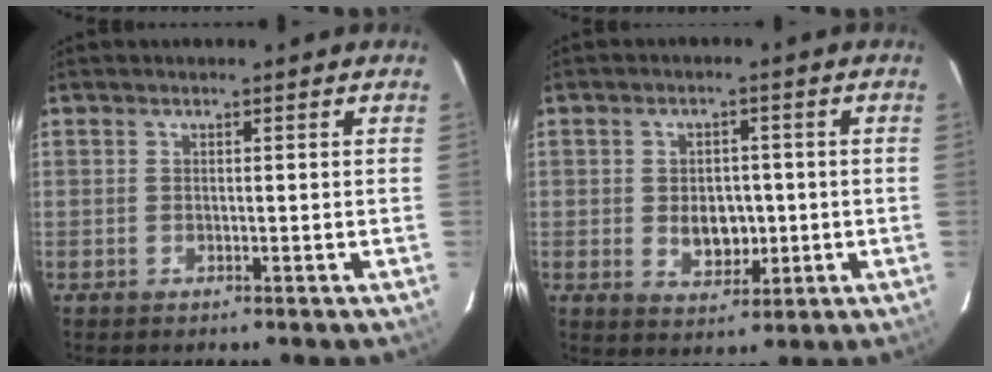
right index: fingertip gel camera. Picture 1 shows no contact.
{"total": 6.2, "force": [-0.6, 4.5, 4.3], "torque": [-0.077, 0.000, 0.000]}